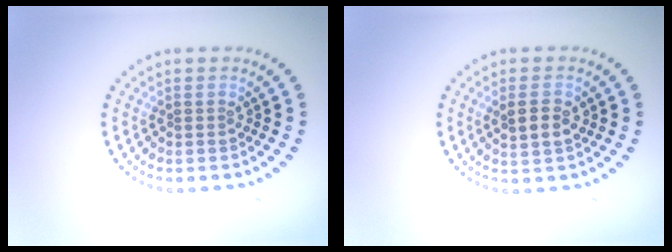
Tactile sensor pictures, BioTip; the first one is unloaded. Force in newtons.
{"total": 2.5, "press": 2.4, "slide": 0.6}